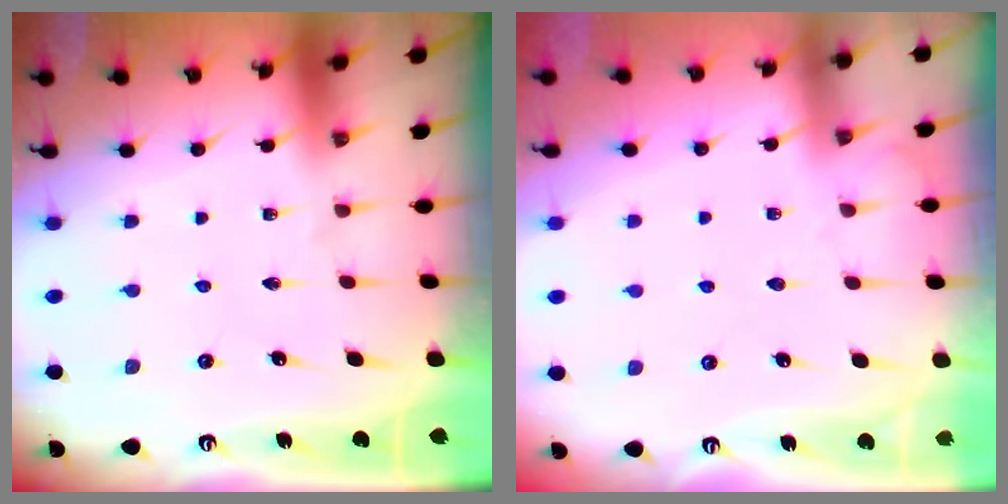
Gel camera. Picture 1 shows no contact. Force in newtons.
{"total": 3.0, "press": 3.0, "slide": 0.5}